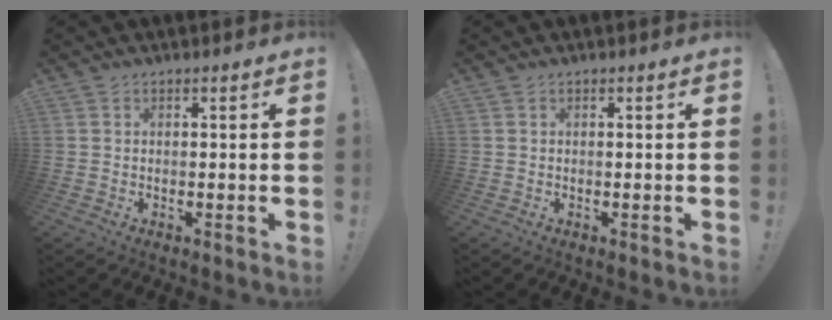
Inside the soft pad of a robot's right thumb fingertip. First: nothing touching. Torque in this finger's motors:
{"motor_torque": [-0.07, -0.07, 0.00, 0.00, 0.00]}